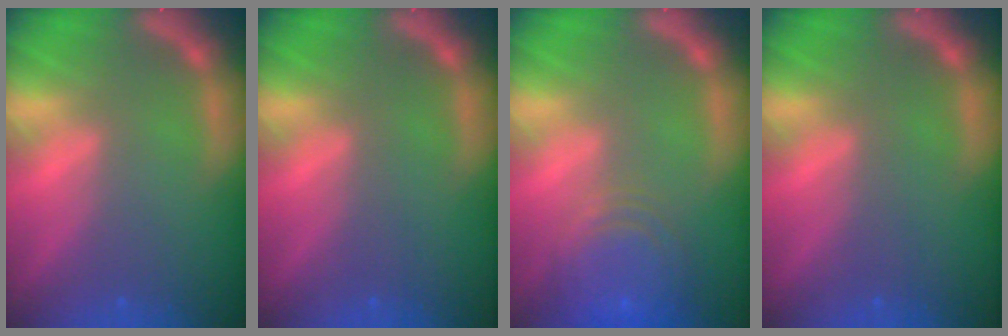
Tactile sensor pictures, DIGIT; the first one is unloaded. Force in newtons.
{"total": 0.0}
{"total": 8.0}
{"total": 0.0}